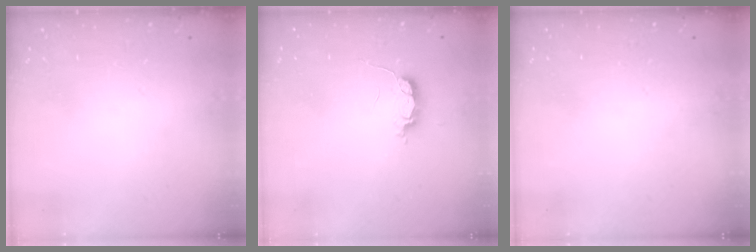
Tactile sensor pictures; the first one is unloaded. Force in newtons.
{"total": 4.5, "press": 4.4, "slide": 0.6}
{"total": 3.6, "press": 1.4, "slide": 3.3}